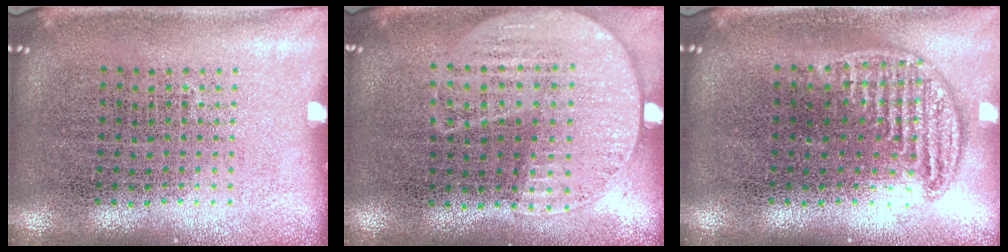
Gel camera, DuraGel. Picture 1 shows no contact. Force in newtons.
{"total": 1.1, "press": 1.0, "slide": 0.5}
{"total": 1.0, "press": 0.9, "slide": 0.1}